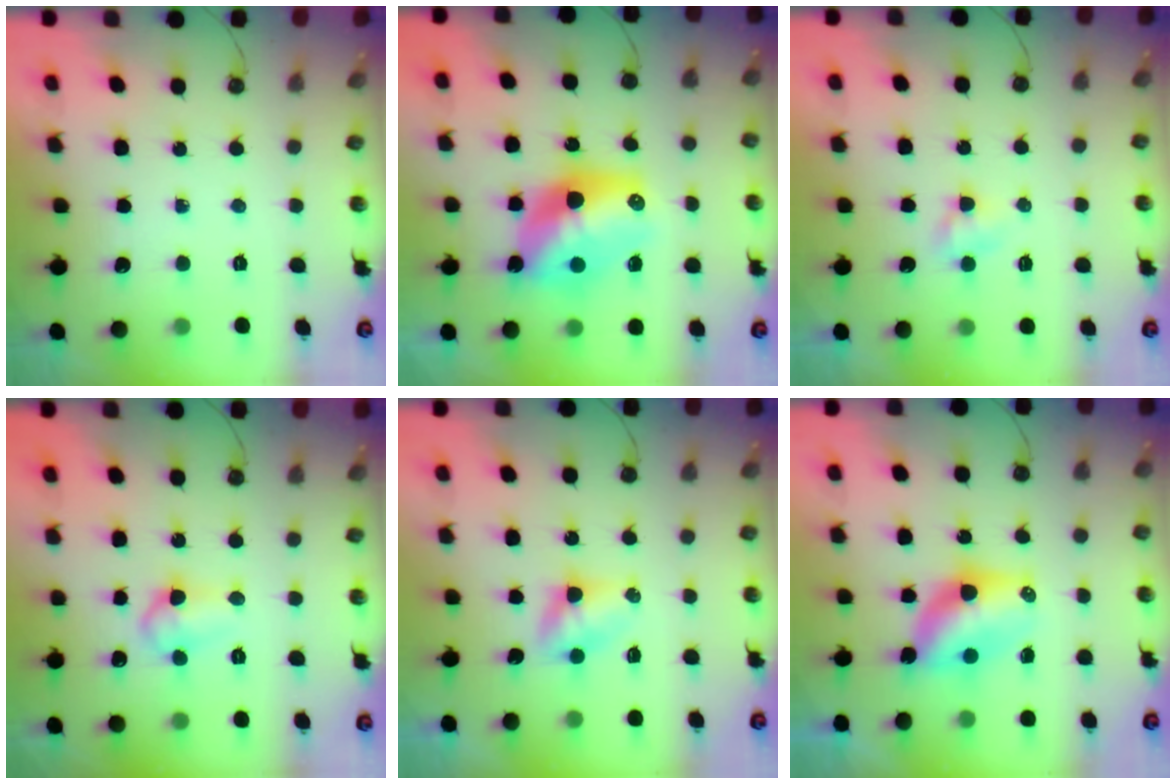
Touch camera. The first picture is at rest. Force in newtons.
{"total": 14.7, "press": 14.7, "slide": 1.0}
{"total": 2.4, "press": 2.4, "slide": 0.3}
{"total": 8.3, "press": 7.4, "slide": 3.8}
{"total": 4.0, "press": 4.0, "slide": 0.4}
{"total": 7.8, "press": 7.7, "slide": 1.2}